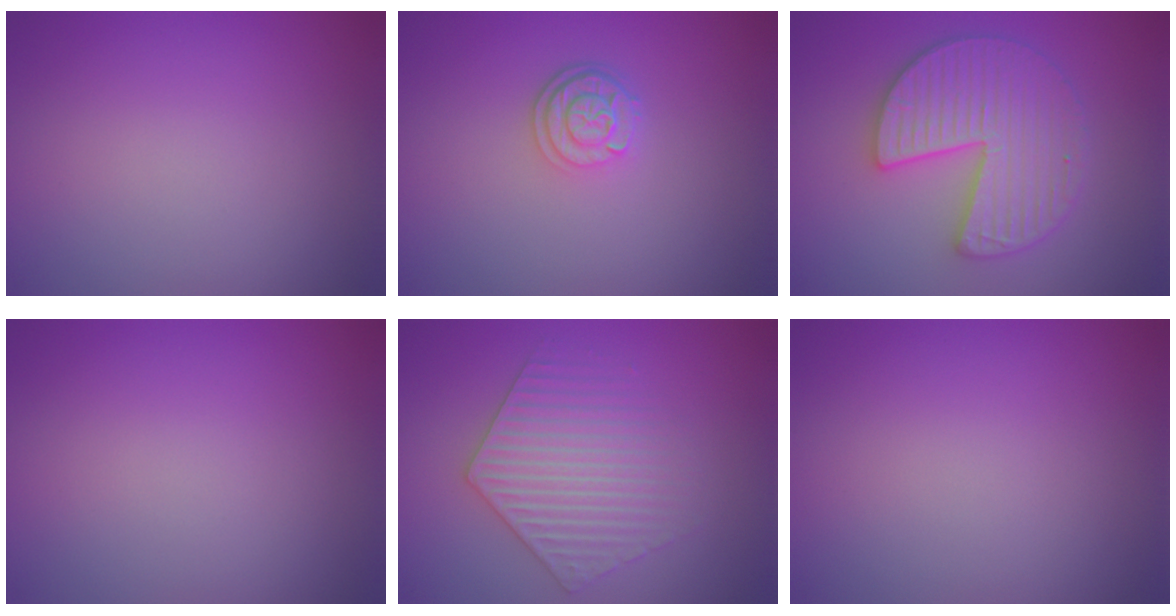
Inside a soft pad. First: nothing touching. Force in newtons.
{"total": 2.5, "press": 2.1, "slide": 1.4}
{"total": 6.0, "press": 5.9, "slide": 0.9}
{"total": 0.0}
{"total": 3.8, "press": 3.8, "slide": 0.6}
{"total": 0.0}